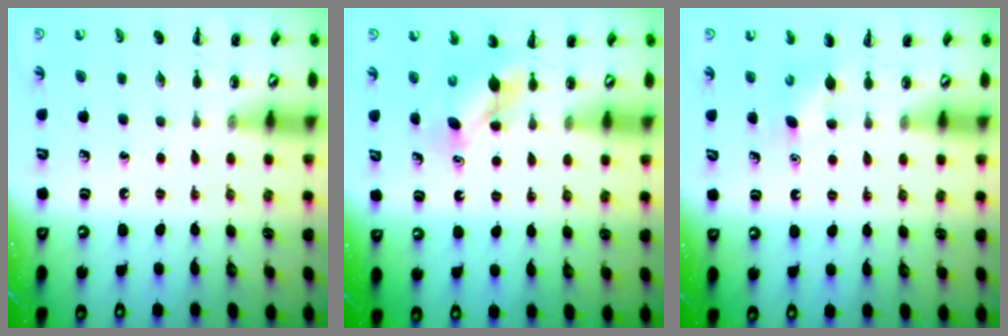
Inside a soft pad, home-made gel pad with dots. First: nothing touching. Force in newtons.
{"total": 5.0, "press": 4.9, "slide": 0.5}
{"total": 3.1, "press": 3.0, "slide": 0.7}